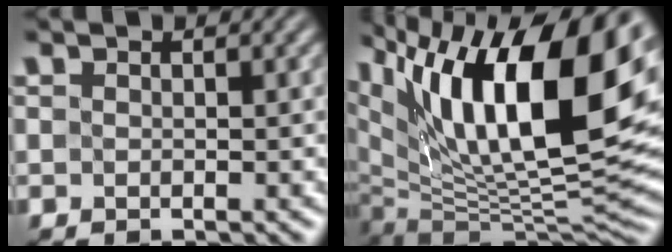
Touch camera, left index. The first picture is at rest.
{"total": 18.0, "force": [7.7, 7.6, 14.4], "torque": [-0.237, 0.026, 0.131]}